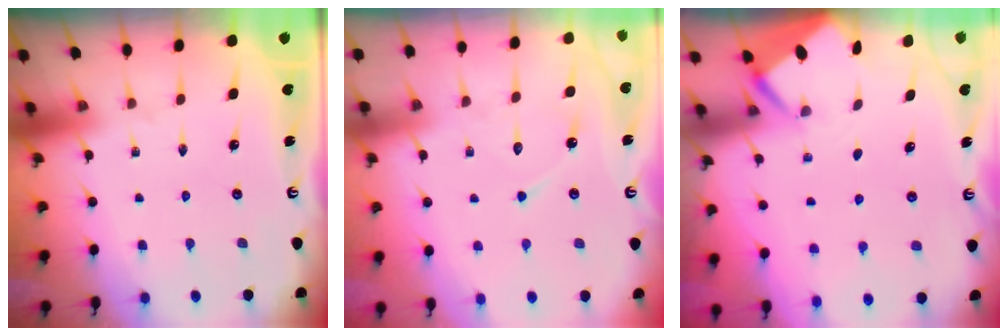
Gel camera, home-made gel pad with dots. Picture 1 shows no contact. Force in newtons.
{"total": 7.8, "press": 7.8, "slide": 0.7}
{"total": 2.6, "press": 2.6, "slide": 0.0}